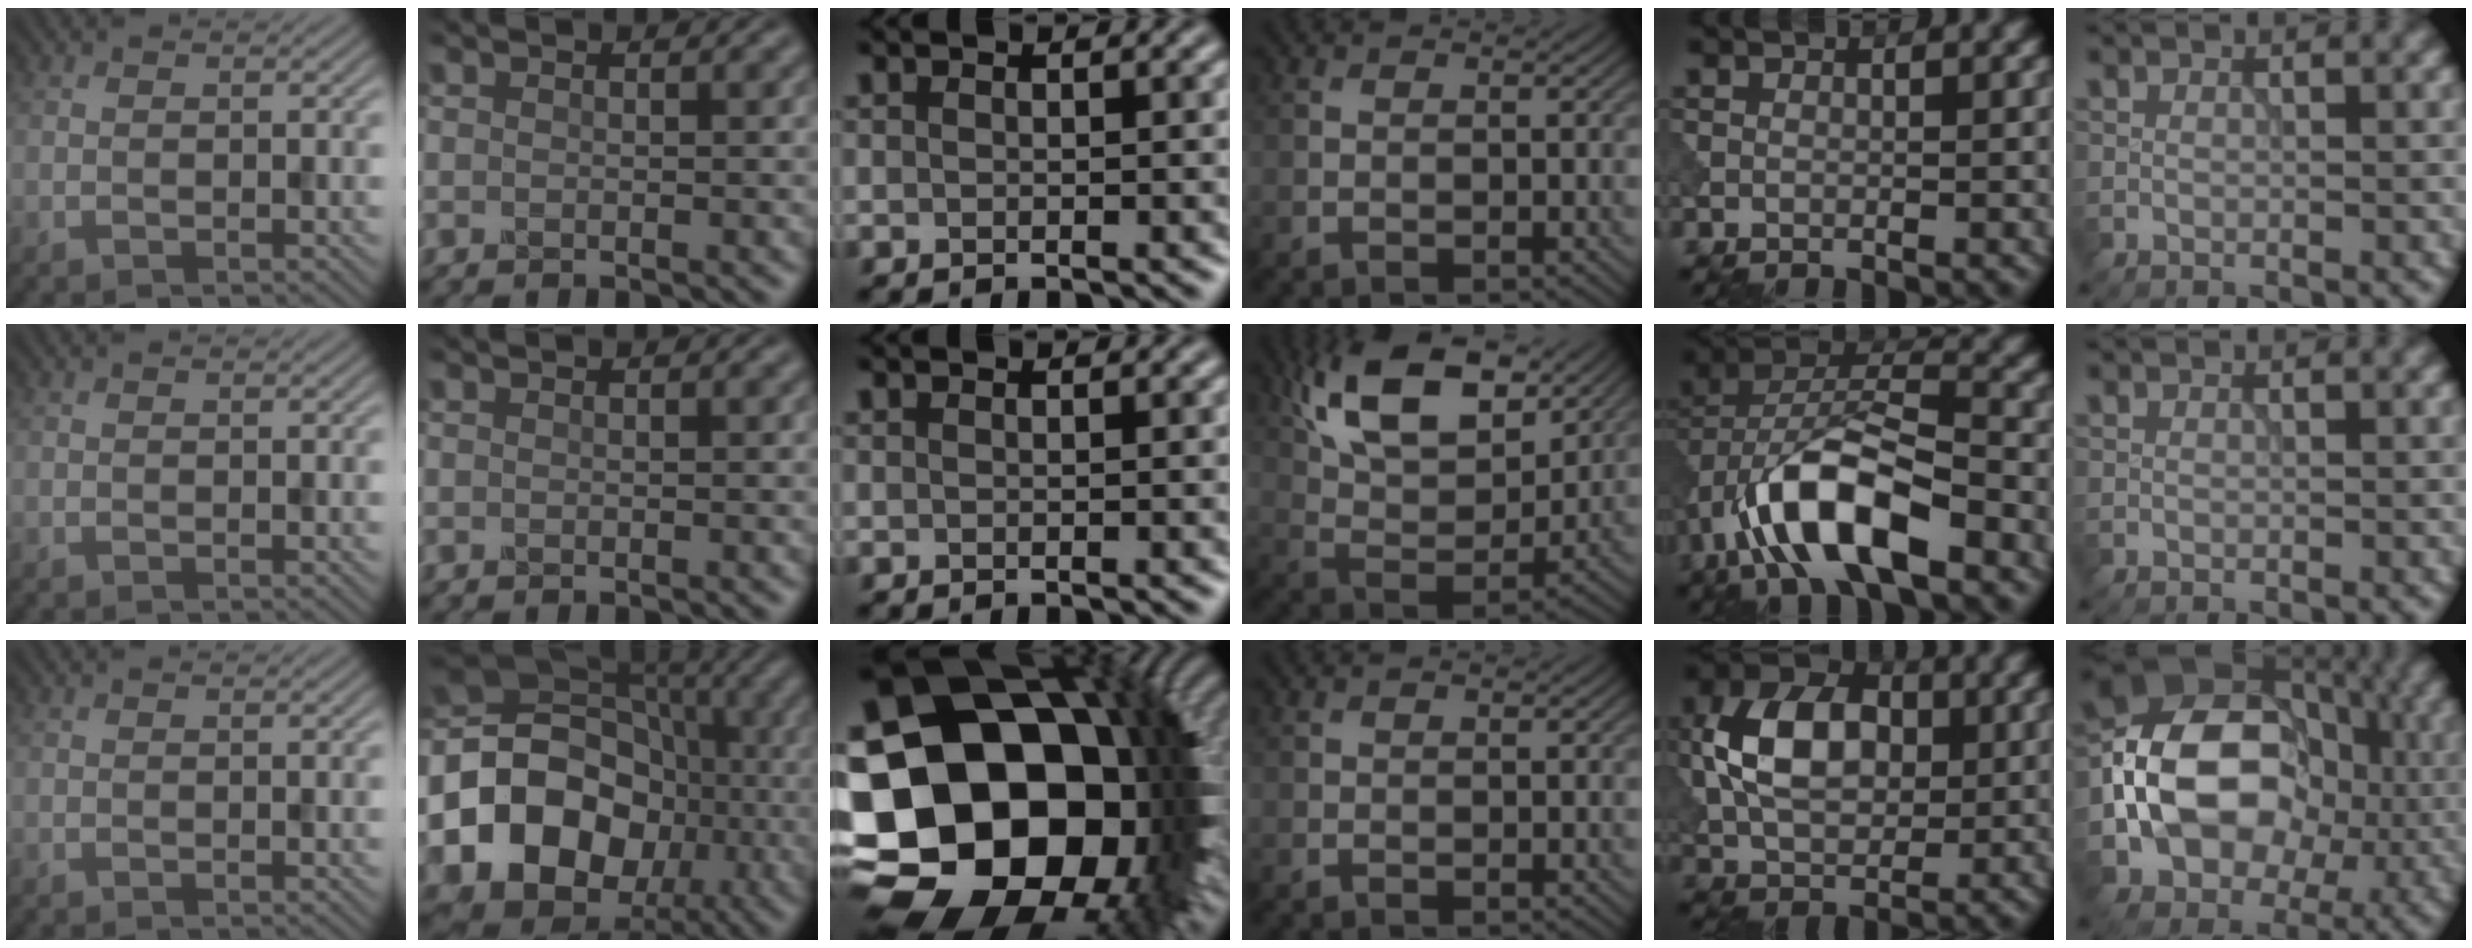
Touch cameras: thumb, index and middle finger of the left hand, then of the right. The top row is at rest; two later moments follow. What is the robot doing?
{"motion": "insert", "object": "peg toy"}